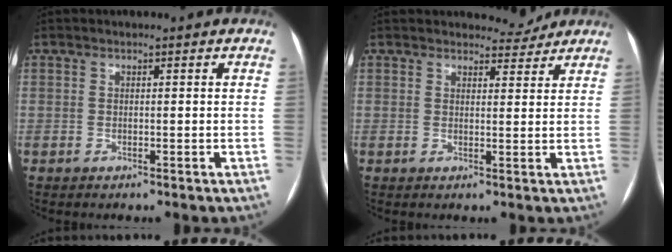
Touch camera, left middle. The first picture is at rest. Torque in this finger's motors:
{"motor_torque": [-0.02, -0.03, -0.04, -0.02]}